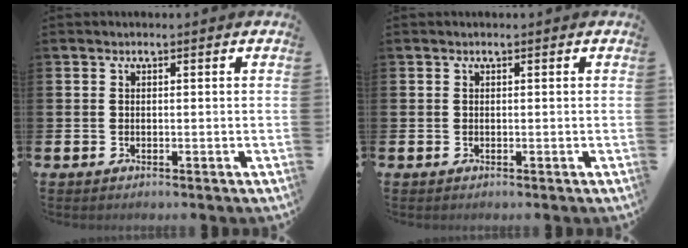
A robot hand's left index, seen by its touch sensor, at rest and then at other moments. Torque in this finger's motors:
{"motor_torque": [0.04, -0.15, -0.02, -0.01]}